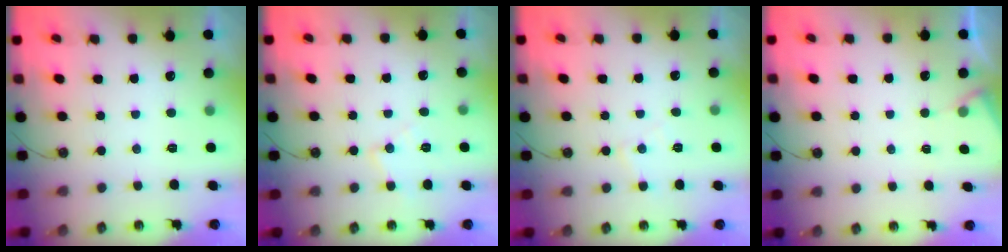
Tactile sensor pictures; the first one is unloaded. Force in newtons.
{"total": 7.2, "press": 7.2, "slide": 0.5}
{"total": 5.0, "press": 4.9, "slide": 0.7}
{"total": 3.4, "press": 3.4, "slide": 0.5}